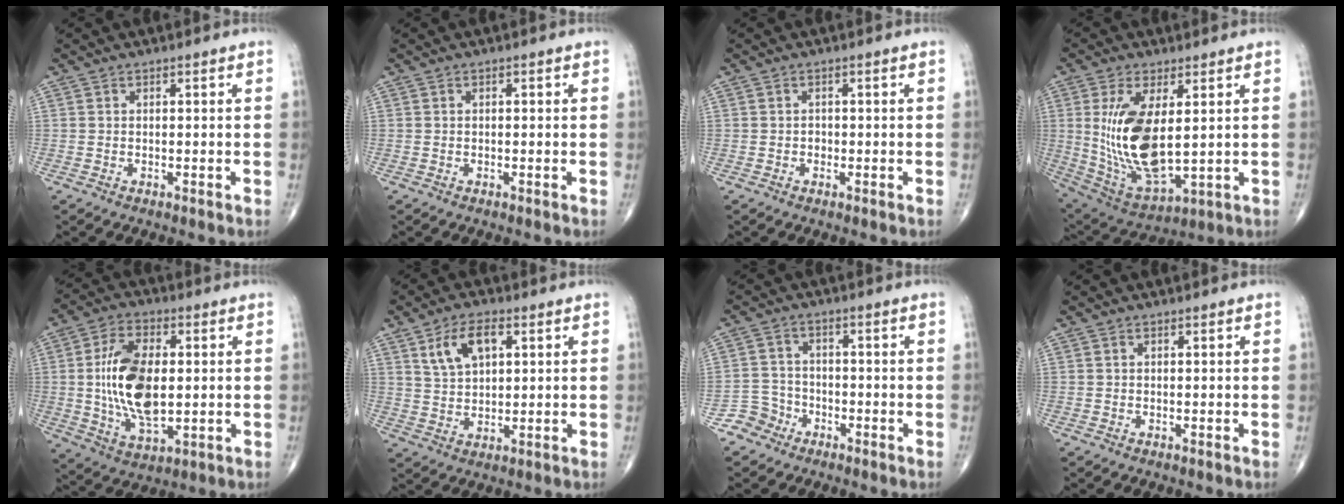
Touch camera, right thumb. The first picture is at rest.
{"total": 0.5, "force": [0.1, 0.2, 0.5], "torque": [-0.008, 0.001, 0.001]}
{"total": 0.9, "force": [-0.2, 0.8, 0.4], "torque": [-0.002, 0.003, -0.005]}
{"total": 16.5, "force": [2.0, 7.3, 14.7], "torque": [-0.287, -0.024, 0.058]}
{"total": 15.7, "force": [0.7, 8.2, 13.4], "torque": [-0.245, -0.006, 0.017]}
{"total": 8.1, "force": [3.4, 4.4, 5.9], "torque": [-0.096, -0.005, 0.067]}
{"total": 4.6, "force": [-2.9, 3.5, -0.2], "torque": [0.028, 0.023, -0.062]}
{"total": 0.0}